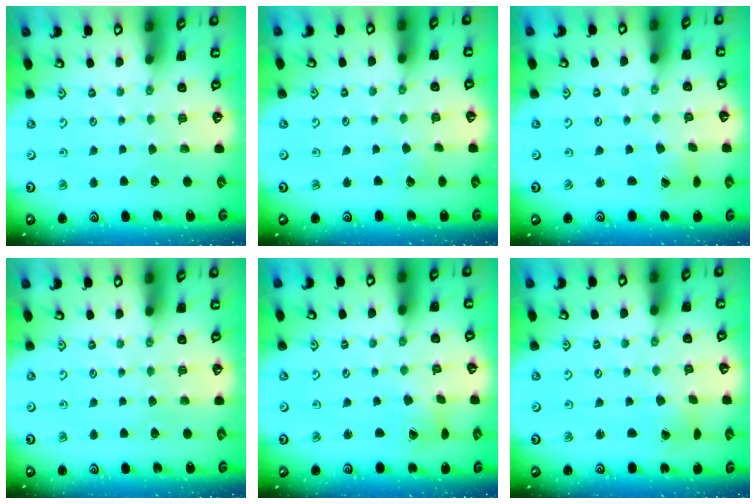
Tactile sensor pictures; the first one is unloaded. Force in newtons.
{"total": 2.9, "press": 2.9, "slide": 0.3}
{"total": 1.6, "press": 1.6, "slide": 0.2}
{"total": 0.0}
{"total": 2.2, "press": 2.2, "slide": 0.4}
{"total": 1.6, "press": 1.6, "slide": 0.2}